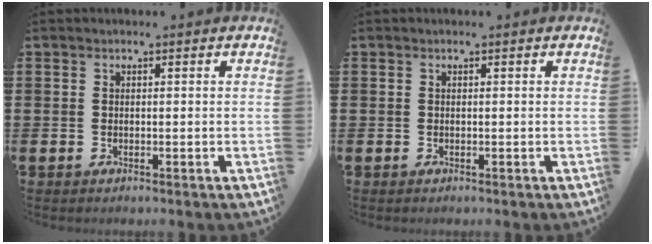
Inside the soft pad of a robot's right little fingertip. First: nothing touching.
{"total": 0.0}